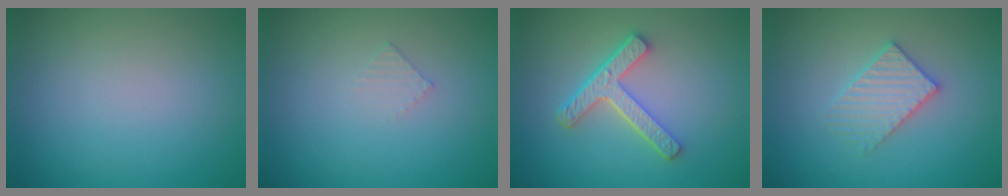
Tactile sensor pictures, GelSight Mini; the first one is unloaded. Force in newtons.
{"total": 0.8, "press": 0.8, "slide": 0.1}
{"total": 4.3, "press": 3.3, "slide": 2.8}
{"total": 3.0, "press": 3.0, "slide": 0.5}